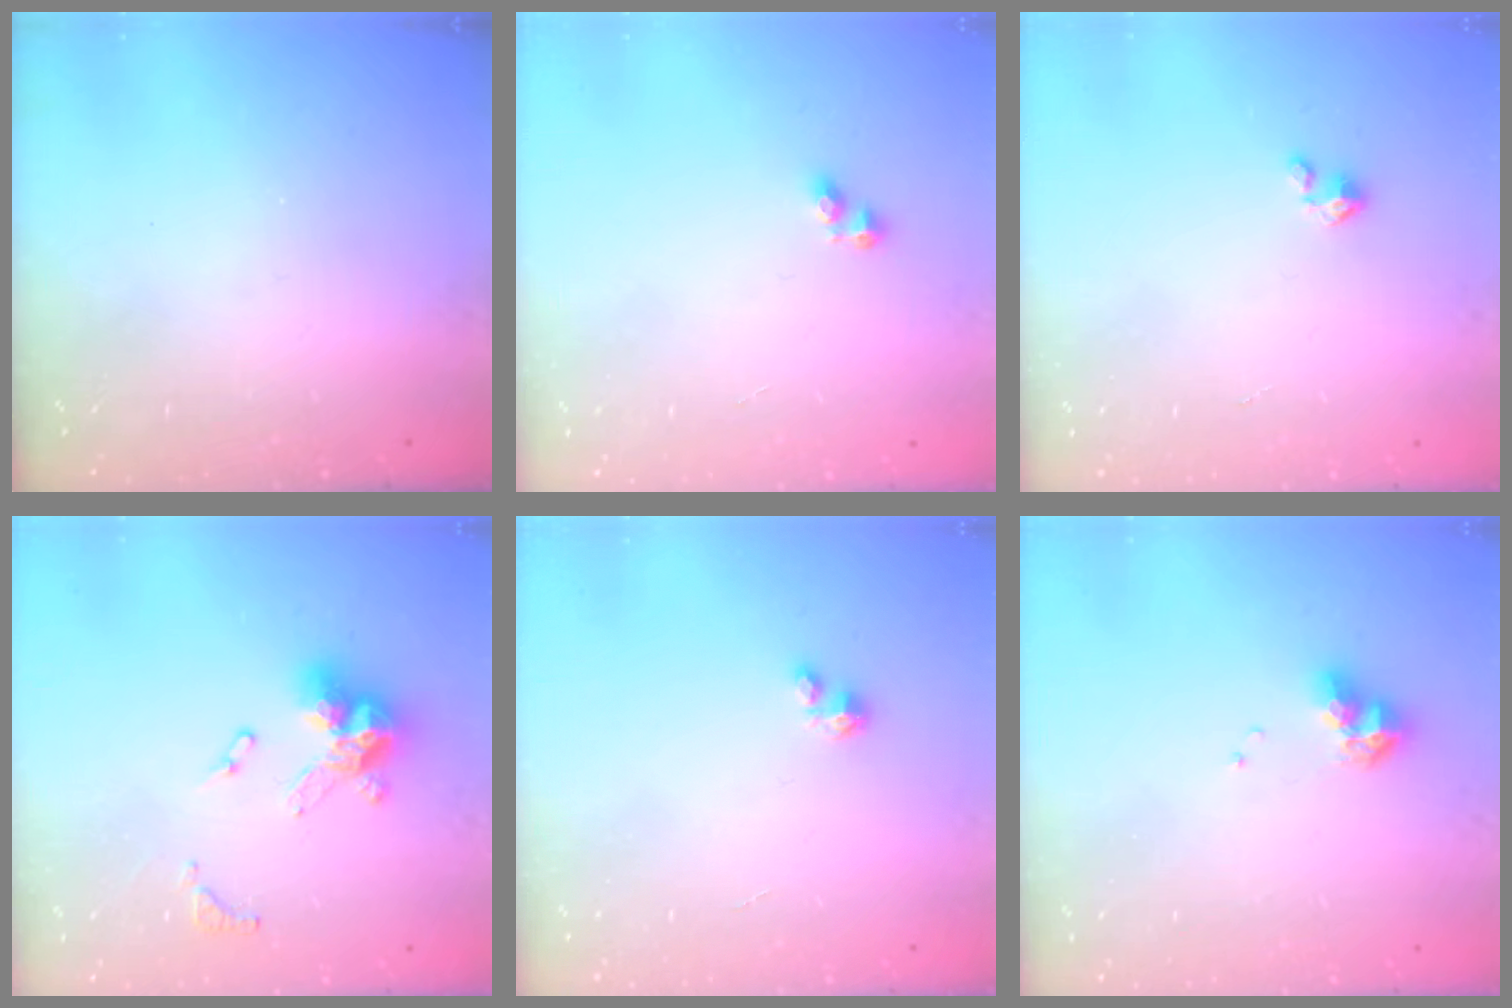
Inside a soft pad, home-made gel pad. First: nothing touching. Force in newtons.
{"total": 3.5, "press": 3.5, "slide": 0.5}
{"total": 2.1, "press": 2.1, "slide": 0.3}
{"total": 12.8, "press": 12.8, "slide": 0.7}
{"total": 0.7, "press": 0.7, "slide": 0.2}
{"total": 9.0, "press": 8.9, "slide": 1.0}